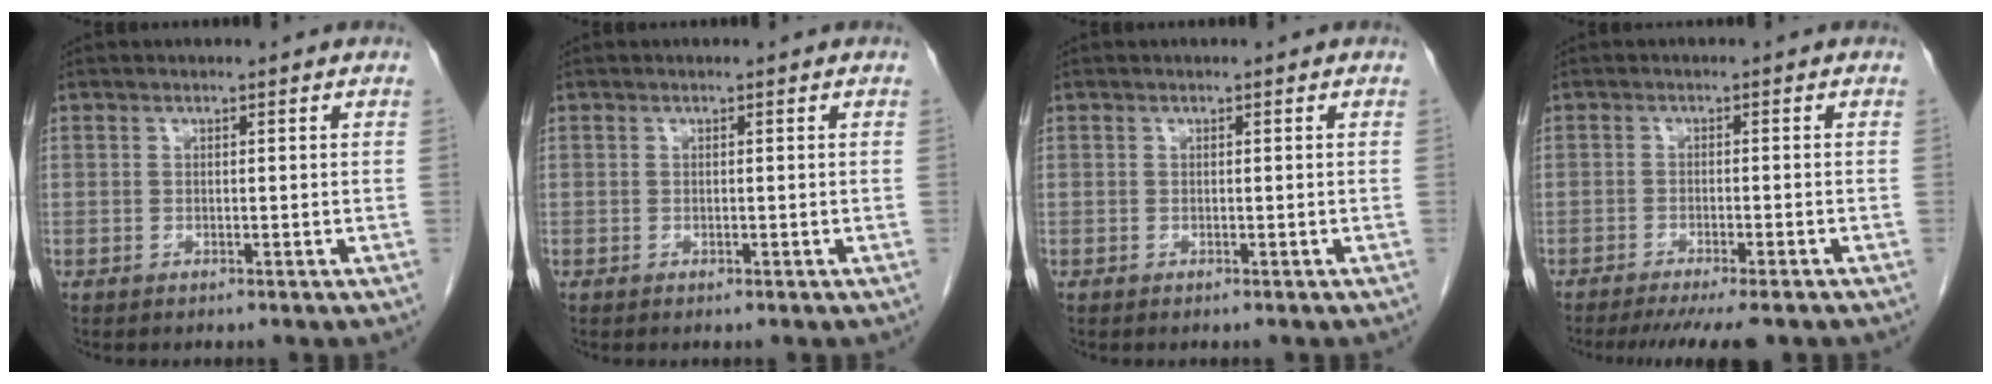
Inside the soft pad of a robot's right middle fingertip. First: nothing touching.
{"total": 0.0}
{"total": 0.0}
{"total": 9.2, "force": [-7.6, 0.8, 5.0], "torque": [-0.064, -0.018, -0.109]}